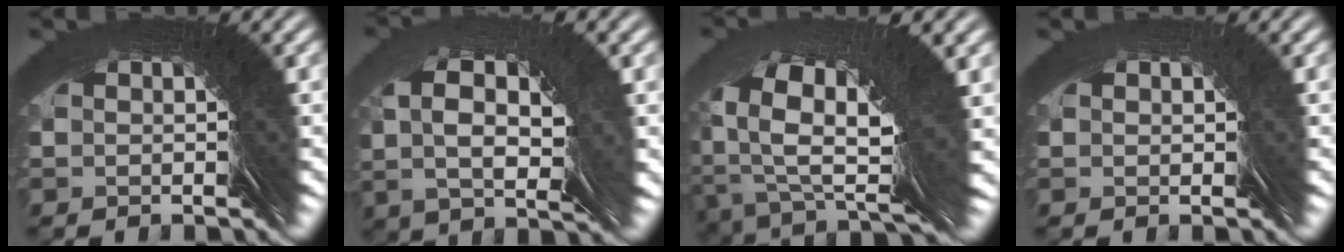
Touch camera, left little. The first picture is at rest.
{"total": 1.4, "force": [1.3, -0.7, -0.1], "torque": [0.005, 0.029, 0.011]}
{"total": 5.4, "force": [-1.0, 2.0, 4.9], "torque": [-0.079, -0.002, -0.011]}
{"total": 1.2, "force": [0.6, -0.3, -1.1], "torque": [0.019, 0.008, 0.007]}